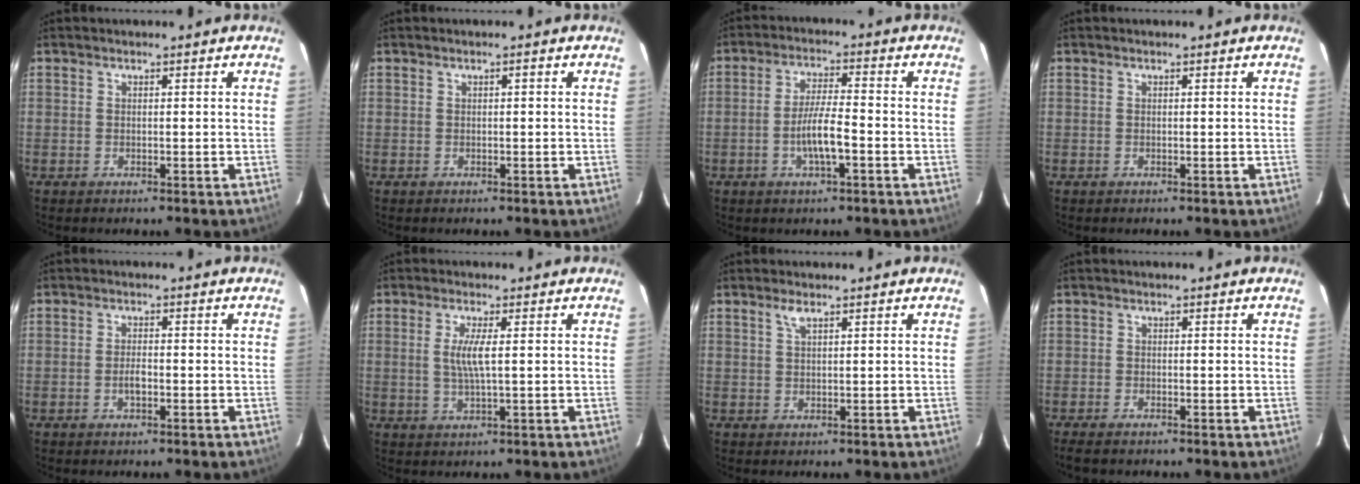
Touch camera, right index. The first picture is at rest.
{"total": 0.6, "force": [0.1, 0.1, 0.5], "torque": [-0.006, 0.005, -0.001]}
{"total": 6.3, "force": [-2.4, 0.9, 5.8], "torque": [-0.114, -0.002, -0.042]}
{"total": 0.0}
{"total": 2.1, "force": [-0.8, 0.8, 1.7], "torque": [-0.035, 0.001, -0.014]}
{"total": 4.2, "force": [0.6, 0.3, 4.1], "torque": [-0.082, -0.005, 0.011]}
{"total": 1.6, "force": [1.0, 0.4, 1.1], "torque": [-0.022, 0.004, 0.020]}
{"total": 2.8, "force": [-2.4, 0.8, 1.3], "torque": [-0.033, -0.013, -0.046]}